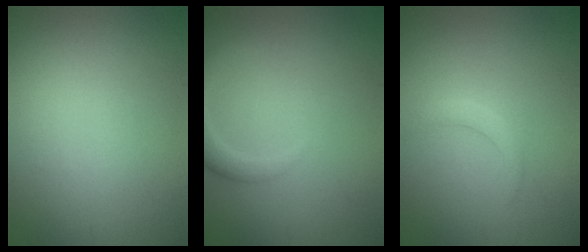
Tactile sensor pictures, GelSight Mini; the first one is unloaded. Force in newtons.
{"total": 2.4, "press": 2.3, "slide": 0.3}
{"total": 1.2, "press": 1.2, "slide": 0.1}